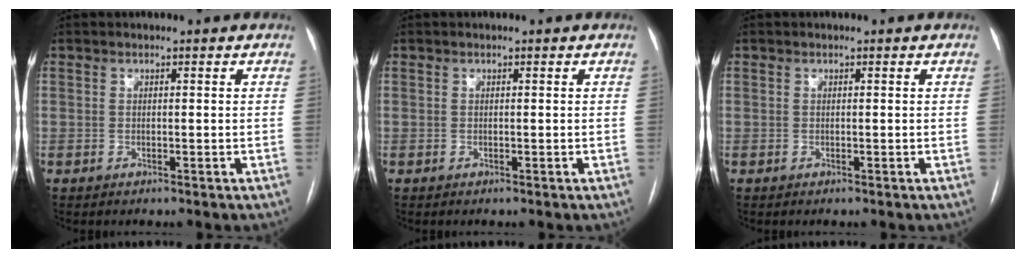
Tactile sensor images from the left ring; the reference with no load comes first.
{"total": 0.0}
{"total": 0.0}